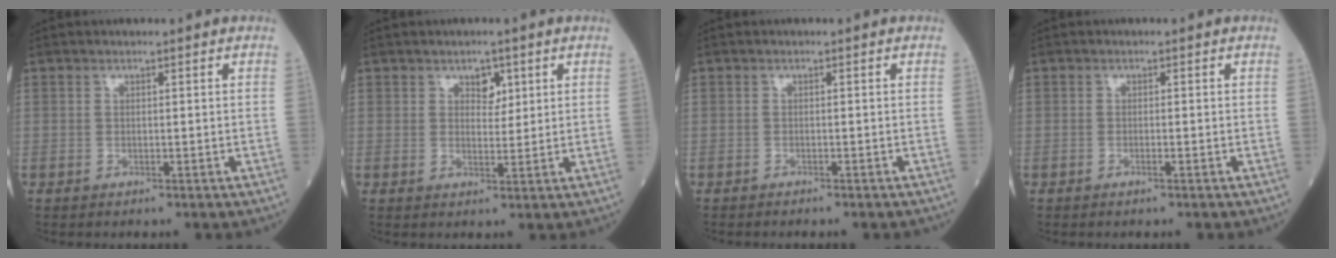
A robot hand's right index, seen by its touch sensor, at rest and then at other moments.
{"total": 2.7, "force": [1.4, 1.7, 1.6], "torque": [-0.016, 0.001, 0.022]}
{"total": 3.3, "force": [-3.0, 0.6, 1.4], "torque": [-0.021, -0.004, -0.033]}
{"total": 0.7, "force": [-0.5, 0.0, 0.6], "torque": [-0.013, 0.000, -0.007]}